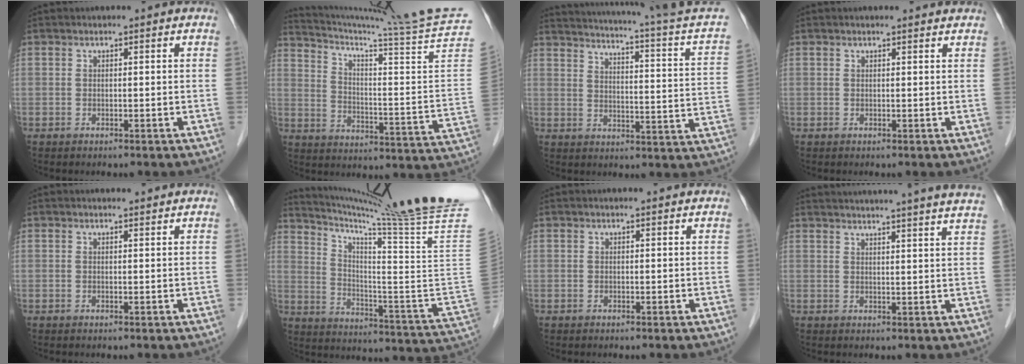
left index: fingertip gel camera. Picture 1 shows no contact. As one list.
[{"total": 23.5, "force": [20.7, -5.1, 10.1], "torque": [-0.175, -0.113, 0.283]}, {"total": 17.5, "force": [14.9, -2.3, 8.8], "torque": [-0.149, -0.076, 0.167]}, {"total": 2.4, "force": [2.3, 0.3, 0.7], "torque": [-0.014, 0.010, 0.021]}, {"total": 1.1, "force": [1.1, -0.1, 0.0], "torque": [-0.009, -0.001, 0.016]}, {"total": 27.8, "force": [22.8, -4.6, 15.4], "torque": [-0.251, -0.119, 0.319]}, {"total": 0.9, "force": [0.9, 0.0, 0.3], "torque": [-0.013, 0.008, 0.011]}, {"total": 23.1, "force": [21.7, -0.8, 8.0], "torque": [-0.121, -0.024, 0.264]}]